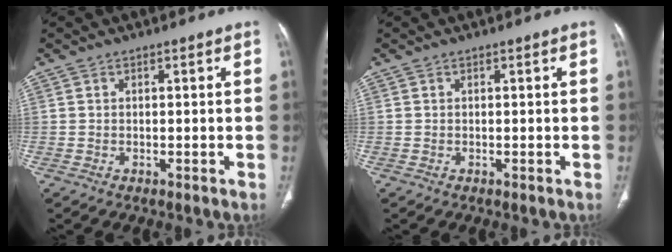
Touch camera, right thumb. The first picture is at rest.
{"total": 0.0}